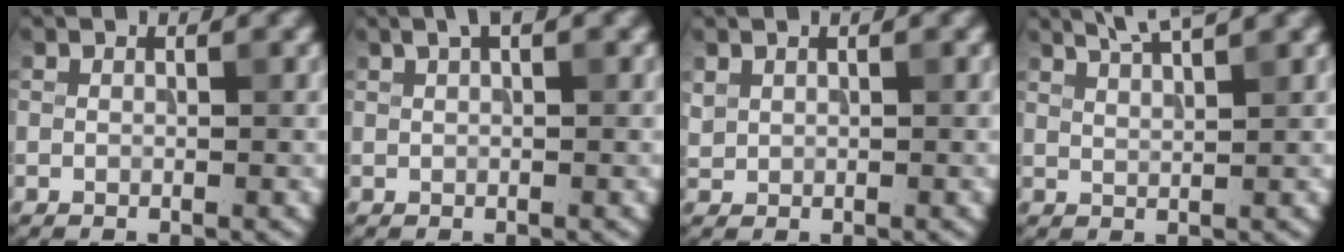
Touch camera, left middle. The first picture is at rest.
{"total": 1.3, "force": [0.8, 0.3, 1.0], "torque": [-0.017, 0.006, 0.015]}
{"total": 0.8, "force": [0.5, 0.6, 0.2], "torque": [-0.005, -0.001, 0.015]}
{"total": 4.2, "force": [3.3, 1.0, 2.4], "torque": [-0.015, 0.023, 0.025]}